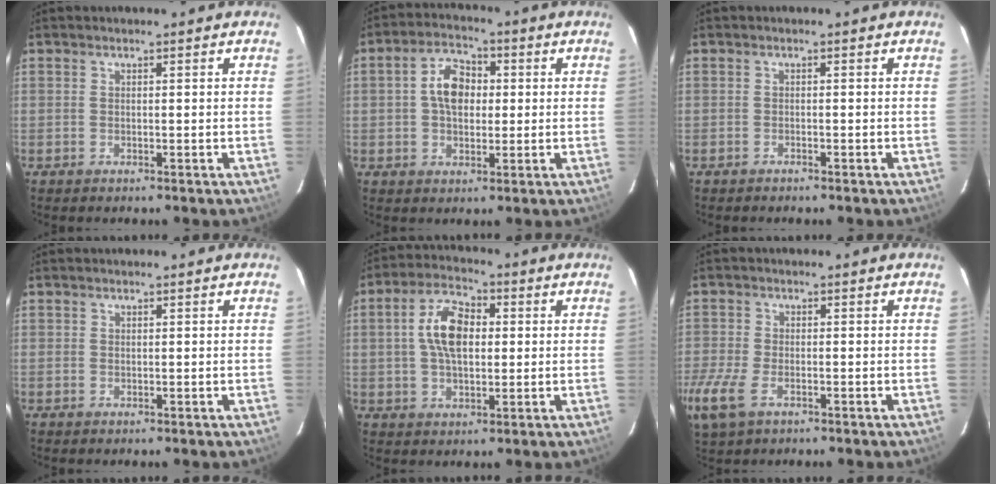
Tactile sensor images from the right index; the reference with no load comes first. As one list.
[{"total": 7.5, "force": [0.7, 5.1, 5.5], "torque": [-0.100, 0.022, 0.013]}, {"total": 0.6, "force": [-0.6, -0.1, 0.1], "torque": [-0.003, 0.001, -0.010]}, {"total": 0.0}, {"total": 9.5, "force": [1.1, 5.4, 7.7], "torque": [-0.147, 0.019, 0.020]}, {"total": 9.8, "force": [-4.8, 5.2, 6.7], "torque": [-0.173, -0.028, -0.090]}]